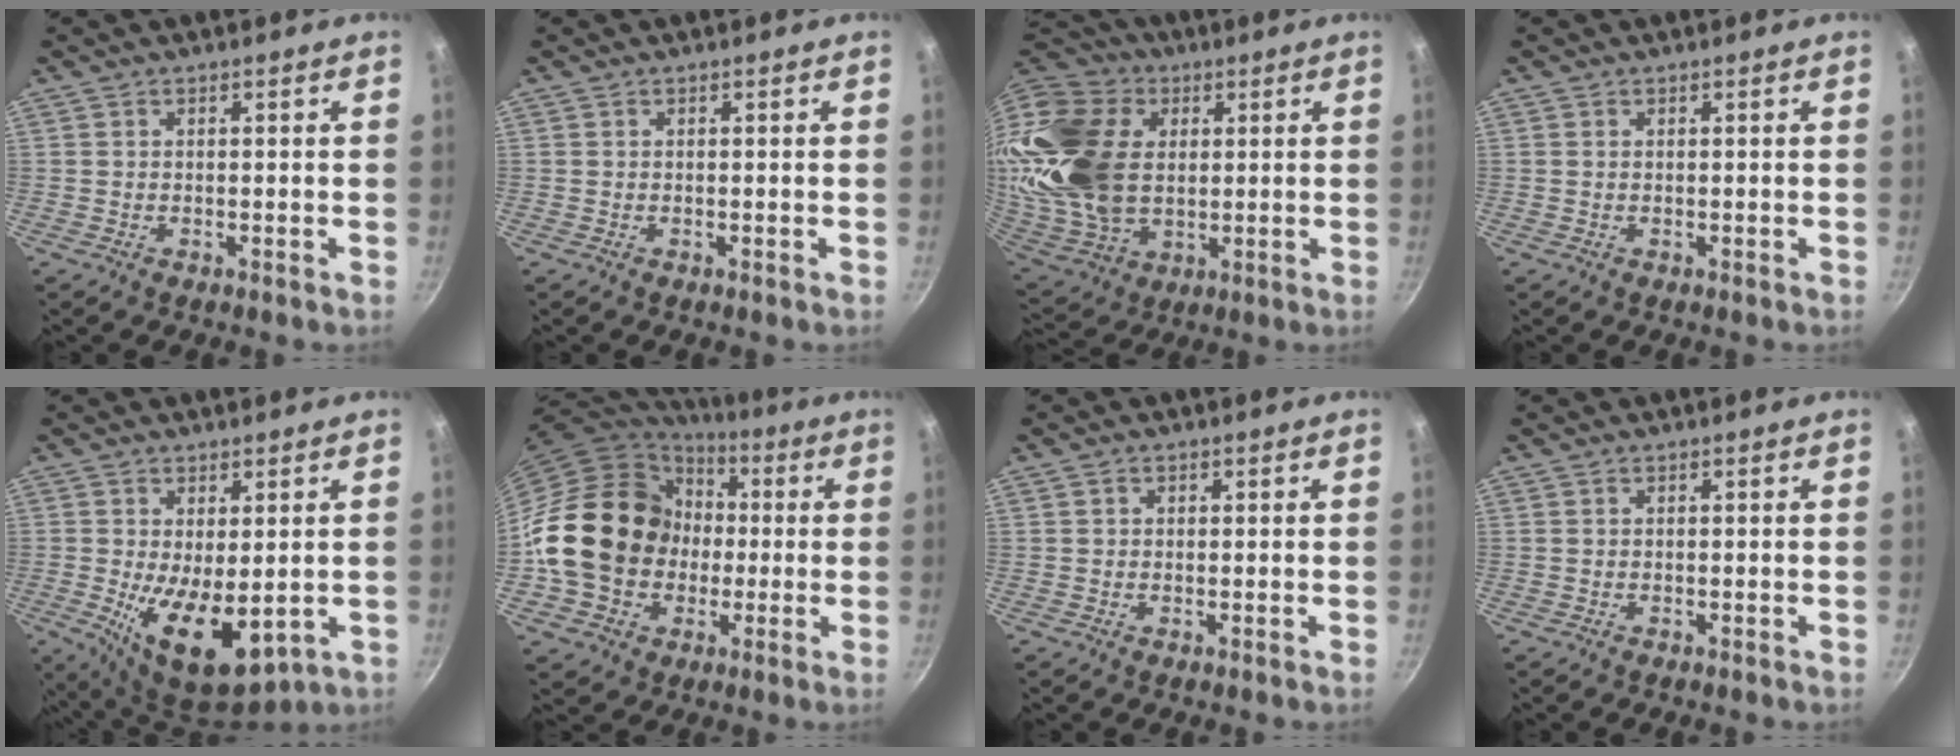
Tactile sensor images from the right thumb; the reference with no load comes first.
{"total": 0.0}
{"total": 27.4, "force": [5.5, 19.2, 18.8], "torque": [-0.388, 0.001, 0.111]}
{"total": 0.0}
{"total": 12.3, "force": [-1.3, 6.2, 10.5], "torque": [-0.157, -0.022, -0.004]}
{"total": 21.9, "force": [-0.7, 18.4, 11.8], "torque": [-0.189, 0.037, -0.005]}
{"total": 1.0, "force": [0.2, 0.9, 0.3], "torque": [-0.002, 0.002, 0.002]}
{"total": 0.0}